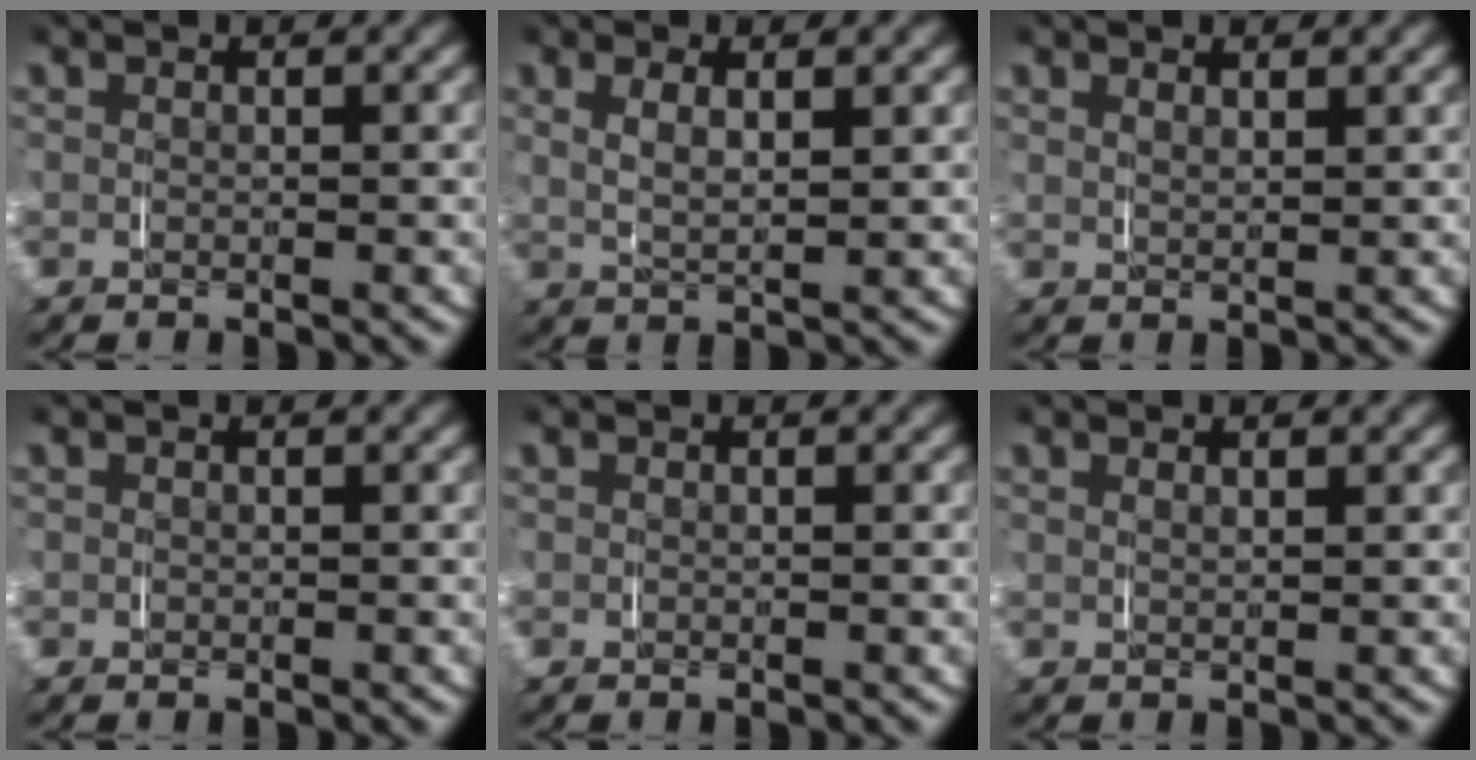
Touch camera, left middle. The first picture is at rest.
{"total": 3.3, "force": [1.0, 1.4, 2.8], "torque": [-0.055, -0.001, 0.021]}
{"total": 1.2, "force": [1.1, 0.1, 0.5], "torque": [-0.010, -0.004, 0.024]}
{"total": 0.0}
{"total": 0.0}
{"total": 0.8, "force": [0.6, 0.0, 0.5], "torque": [-0.007, -0.002, 0.015]}